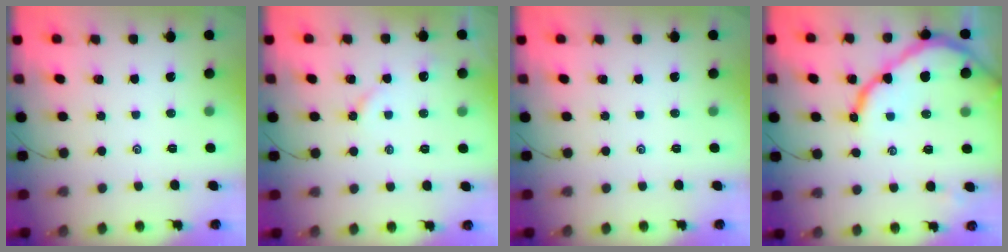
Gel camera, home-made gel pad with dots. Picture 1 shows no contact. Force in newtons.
{"total": 5.2, "press": 5.2, "slide": 0.5}
{"total": 0.0}
{"total": 11.9, "press": 11.8, "slide": 1.1}